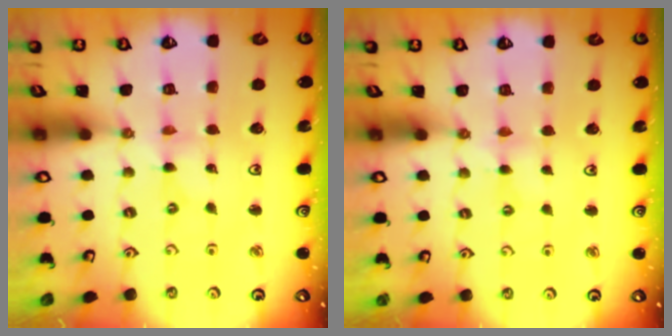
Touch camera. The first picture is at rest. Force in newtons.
{"total": 2.8, "press": 2.8, "slide": 0.4}